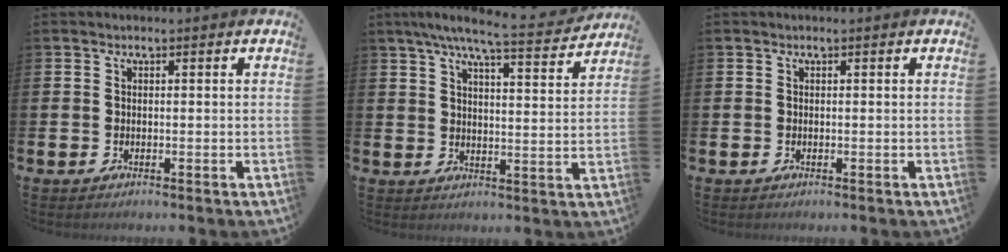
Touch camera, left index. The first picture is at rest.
{"total": 7.9, "force": [7.0, 0.4, 3.6], "torque": [-0.075, -0.034, 0.120]}
{"total": 0.0}